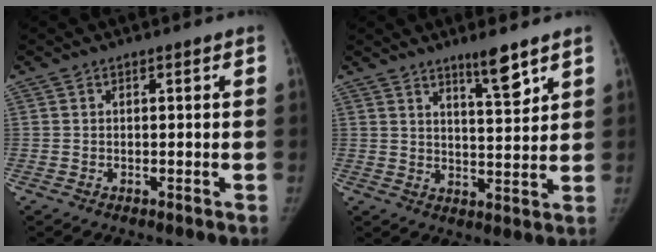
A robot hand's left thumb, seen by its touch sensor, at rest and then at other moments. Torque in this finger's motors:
{"motor_torque": [0.34, -0.33, 0.81, -0.52, 0.13]}